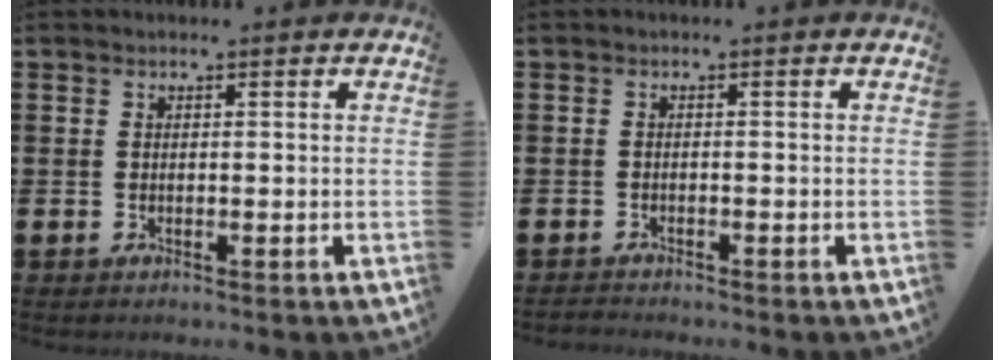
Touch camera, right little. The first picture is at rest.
{"total": 0.7, "force": [-0.7, 0.0, 0.0], "torque": [-0.001, -0.001, -0.014]}